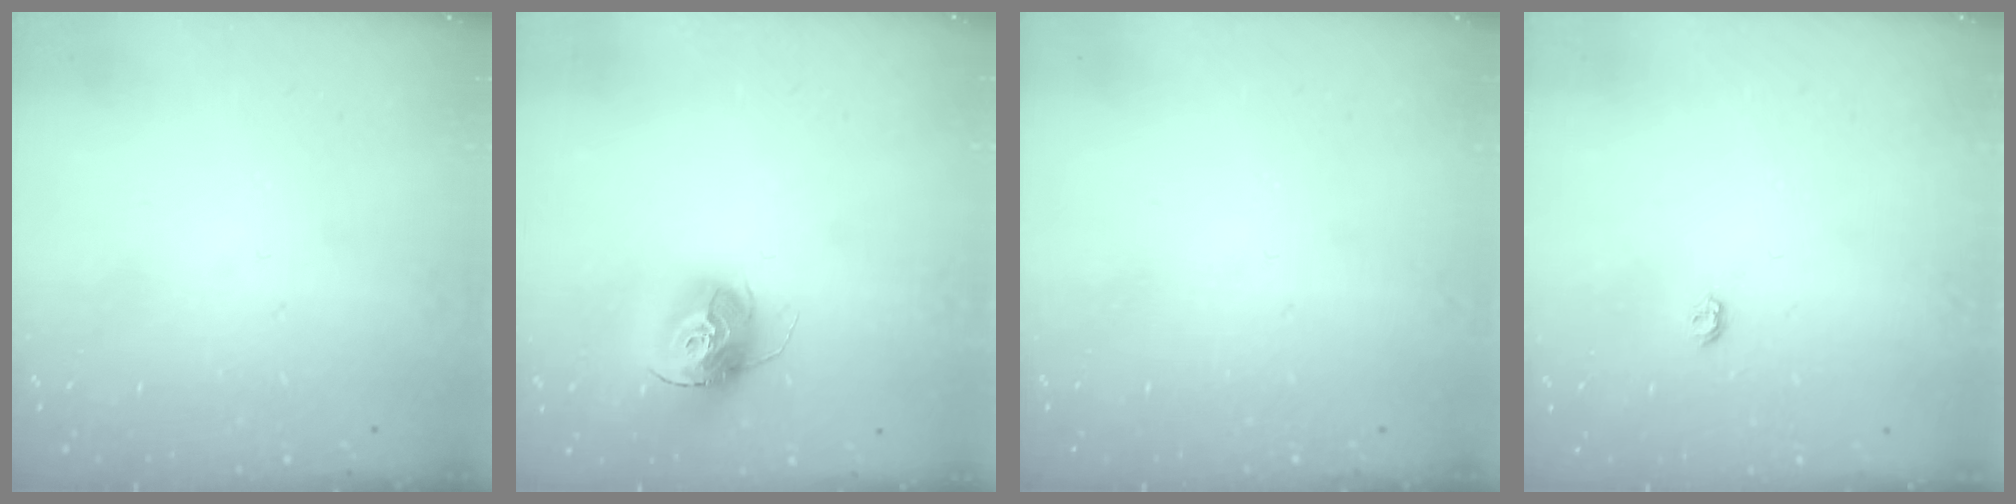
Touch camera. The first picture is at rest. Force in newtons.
{"total": 12.9, "press": 12.8, "slide": 1.3}
{"total": 0.0}
{"total": 3.9, "press": 3.8, "slide": 0.6}